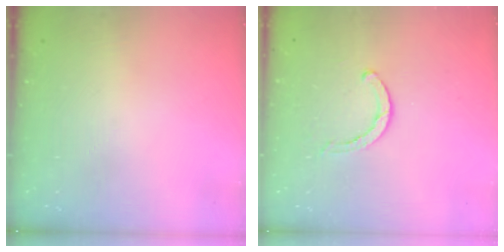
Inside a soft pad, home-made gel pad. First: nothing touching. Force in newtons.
{"total": 2.8, "press": 2.8, "slide": 0.2}